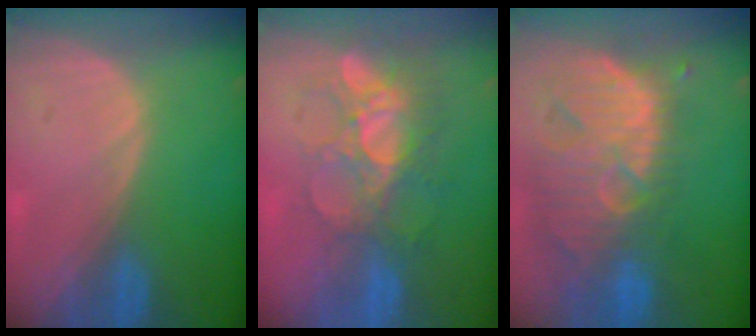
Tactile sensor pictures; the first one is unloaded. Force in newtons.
{"total": 9.8, "press": 8.6, "slide": 4.7}
{"total": 13.4, "press": 11.5, "slide": 6.9}